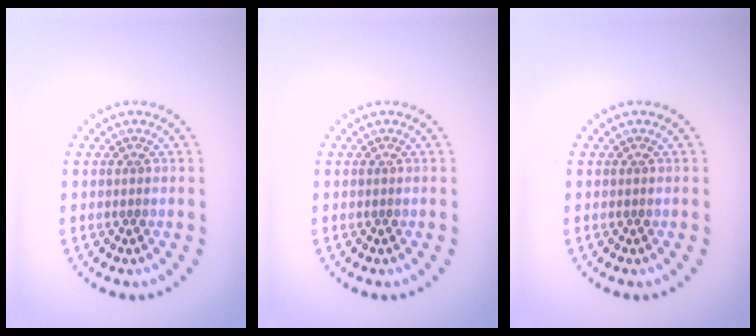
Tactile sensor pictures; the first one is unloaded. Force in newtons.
{"total": 0.0}
{"total": 0.0}